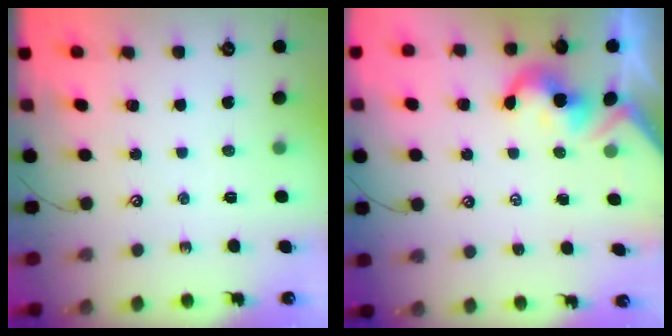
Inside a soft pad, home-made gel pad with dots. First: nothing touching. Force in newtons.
{"total": 2.1, "press": 2.0, "slide": 0.5}